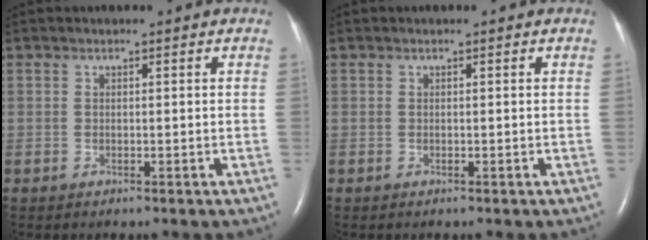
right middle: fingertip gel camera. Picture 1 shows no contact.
{"total": 0.0}